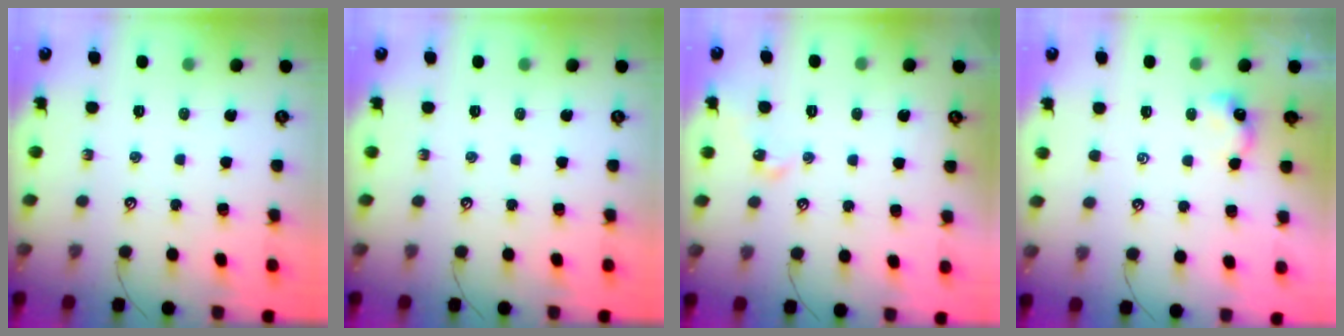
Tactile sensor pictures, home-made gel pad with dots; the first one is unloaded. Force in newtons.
{"total": 0.0}
{"total": 1.7, "press": 1.6, "slide": 0.6}
{"total": 0.7, "press": 0.7, "slide": 0.1}